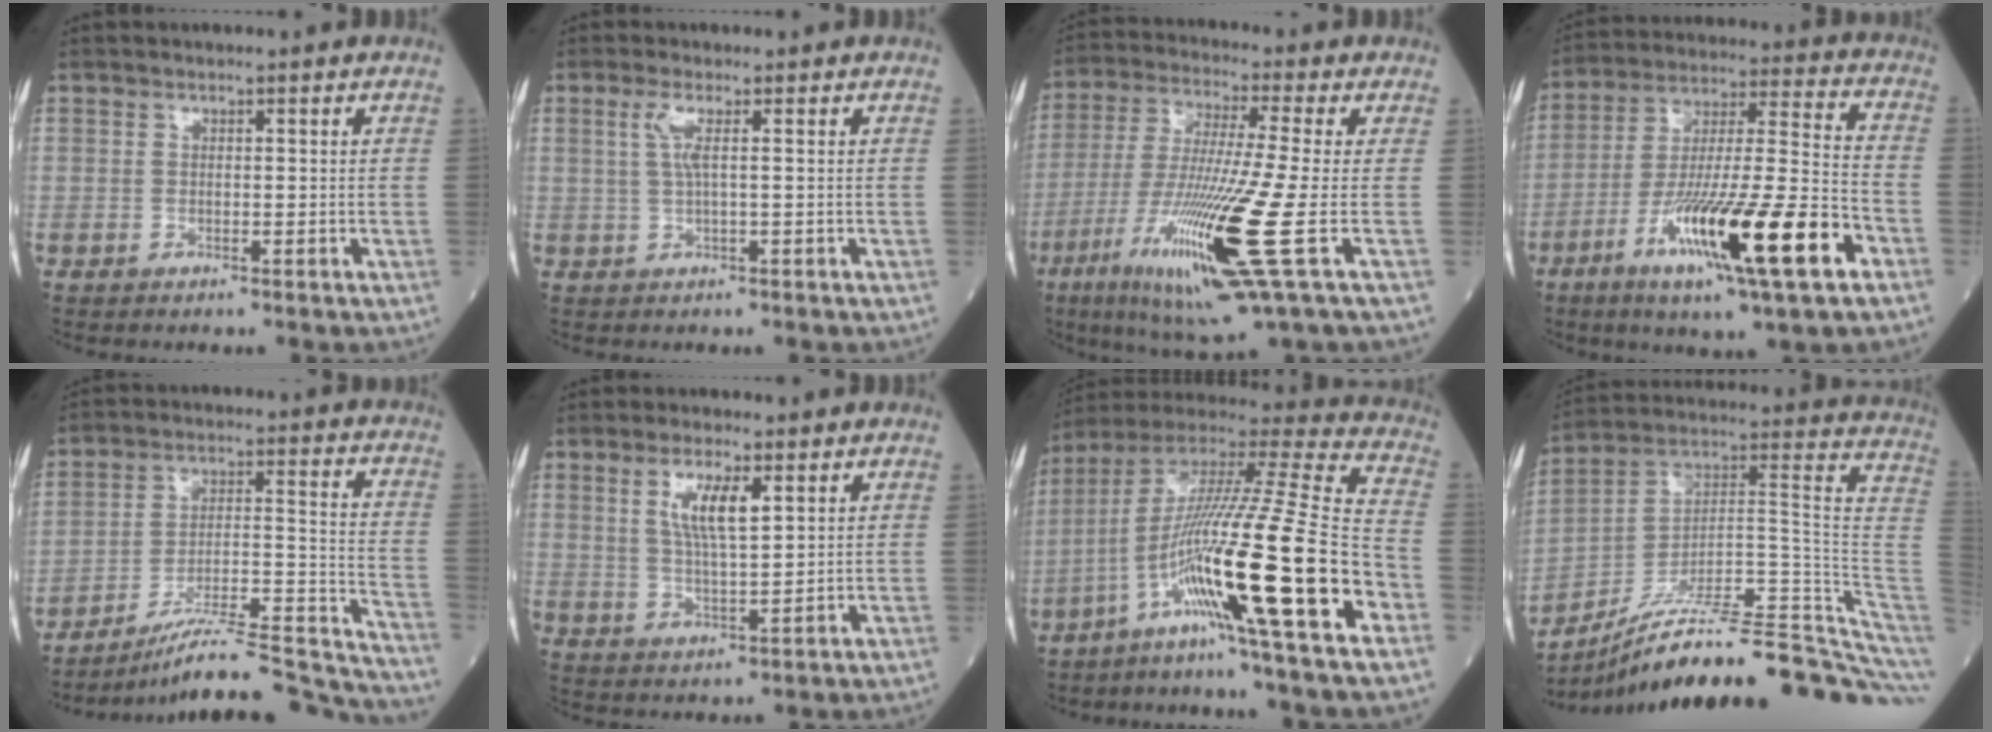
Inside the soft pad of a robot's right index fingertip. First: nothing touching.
{"total": 2.7, "force": [0.7, 0.1, 2.6], "torque": [-0.066, 0.005, 0.016]}
{"total": 17.5, "force": [-6.2, -0.9, 16.4], "torque": [-0.338, -0.045, -0.122]}
{"total": 21.7, "force": [-9.7, 1.4, 19.4], "torque": [-0.332, -0.033, -0.167]}
{"total": 20.8, "force": [-19.6, -0.2, 7.0], "torque": [-0.078, 0.017, -0.294]}
{"total": 6.4, "force": [2.6, 1.2, 5.8], "torque": [-0.115, -0.003, 0.050]}
{"total": 25.7, "force": [-9.2, -0.3, 24.0], "torque": [-0.431, -0.036, -0.174]}
{"total": 27.9, "force": [-21.9, 2.1, 17.1], "torque": [-0.153, 0.039, -0.330]}